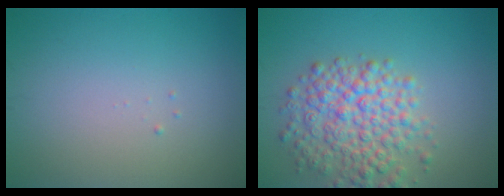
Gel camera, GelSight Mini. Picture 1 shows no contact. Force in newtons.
{"total": 6.1, "press": 6.1, "slide": 0.2}